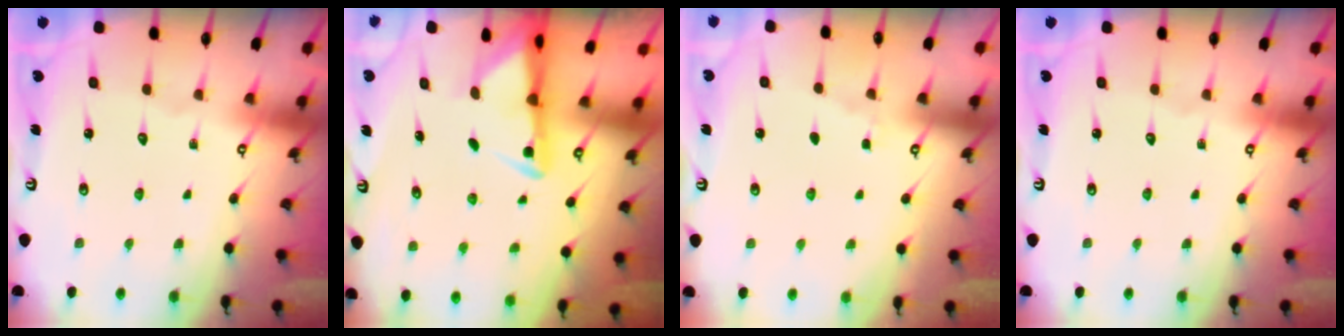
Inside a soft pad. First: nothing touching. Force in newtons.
{"total": 2.8, "press": 2.8, "slide": 0.6}
{"total": 2.8, "press": 2.8, "slide": 0.5}
{"total": 0.0}